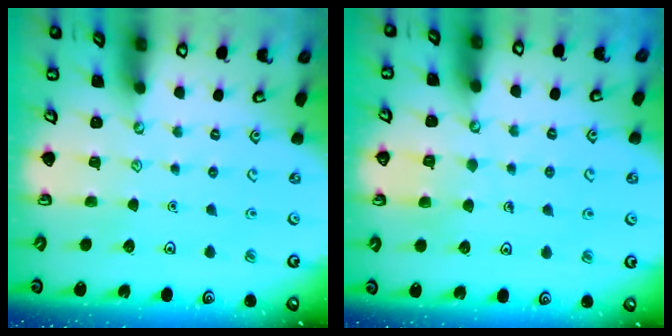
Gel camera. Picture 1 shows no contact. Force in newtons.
{"total": 4.0, "press": 3.9, "slide": 0.3}